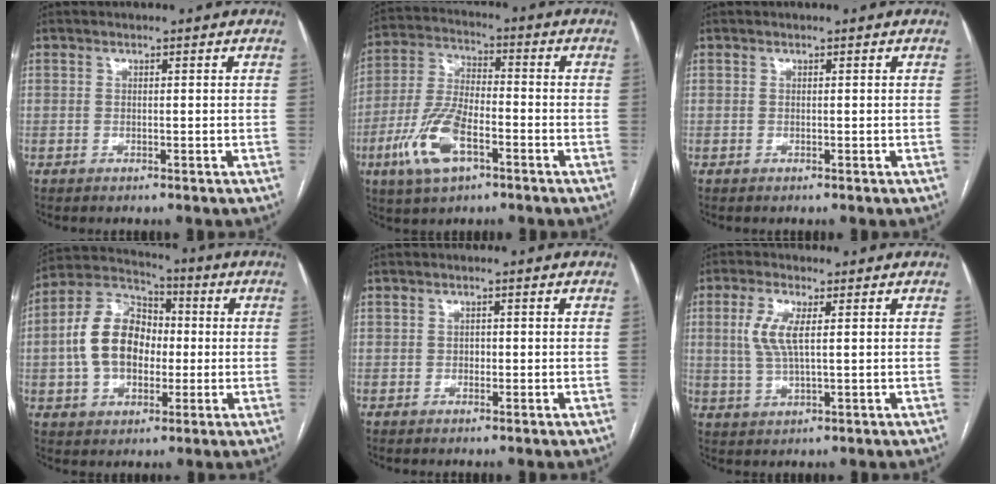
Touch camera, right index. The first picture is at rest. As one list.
[{"total": 11.8, "force": [-5.2, 4.6, 9.6], "torque": [-0.218, 0.000, -0.095]}, {"total": 0.0}, {"total": 12.7, "force": [-0.5, 8.8, 9.2], "torque": [-0.202, 0.039, -0.008]}, {"total": 1.0, "force": [-0.2, 0.8, 0.5], "torque": [-0.006, 0.004, -0.004]}, {"total": 5.5, "force": [1.2, 1.4, 5.2], "torque": [-0.122, 0.003, 0.027]}]